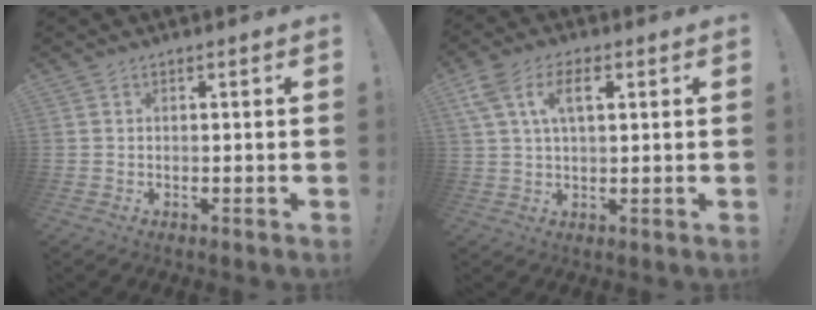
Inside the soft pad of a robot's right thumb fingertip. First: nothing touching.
{"total": 8.9, "force": [2.9, 4.8, 6.9], "torque": [-0.126, 0.009, 0.052]}